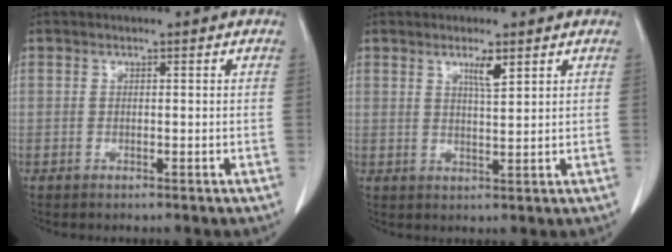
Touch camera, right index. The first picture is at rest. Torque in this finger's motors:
{"motor_torque": [0.01, 0.29, 0.02, 0.02]}